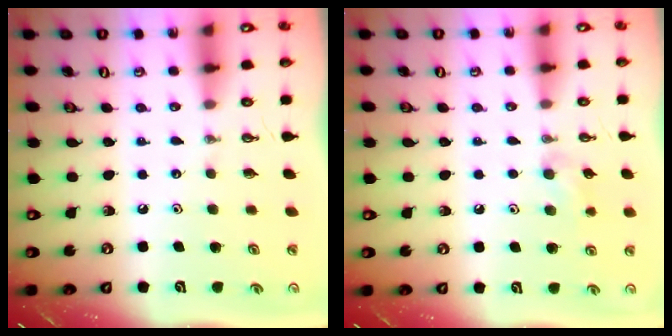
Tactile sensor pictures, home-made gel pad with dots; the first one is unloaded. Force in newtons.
{"total": 8.2, "press": 7.4, "slide": 3.4}